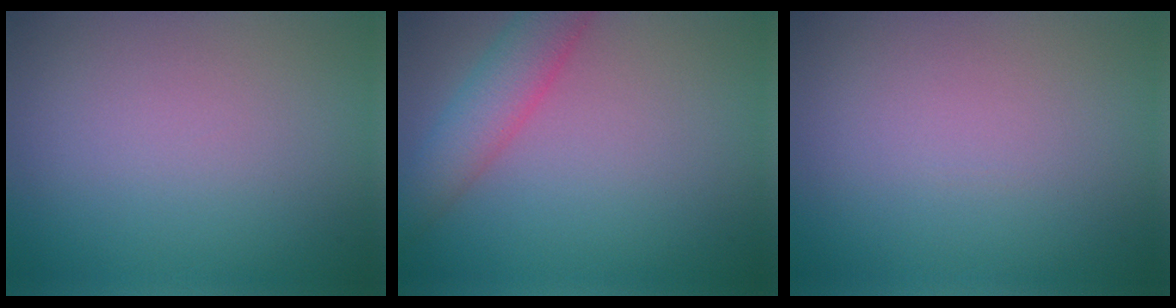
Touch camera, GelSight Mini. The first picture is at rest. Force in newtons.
{"total": 4.3, "press": 4.3, "slide": 0.3}
{"total": 0.0}